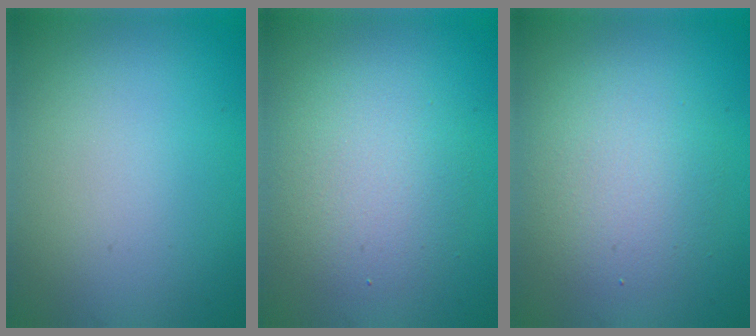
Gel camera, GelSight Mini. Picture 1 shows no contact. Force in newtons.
{"total": 4.0, "press": 4.0, "slide": 0.1}
{"total": 4.1, "press": 4.1, "slide": 0.2}